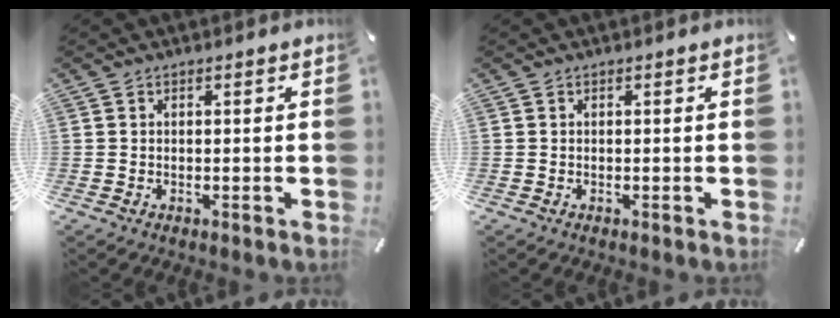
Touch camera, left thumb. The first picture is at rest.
{"total": 0.0}